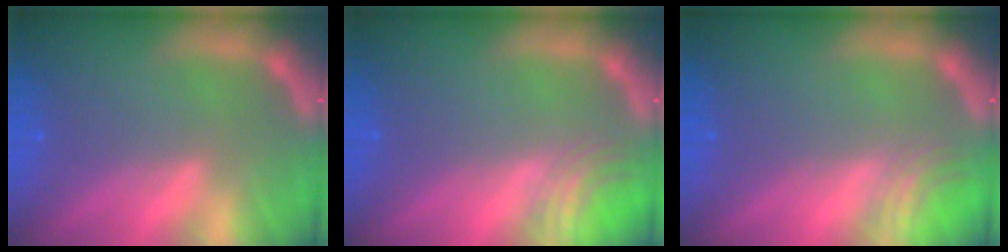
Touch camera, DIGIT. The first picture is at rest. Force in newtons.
{"total": 3.0}
{"total": 2.5}